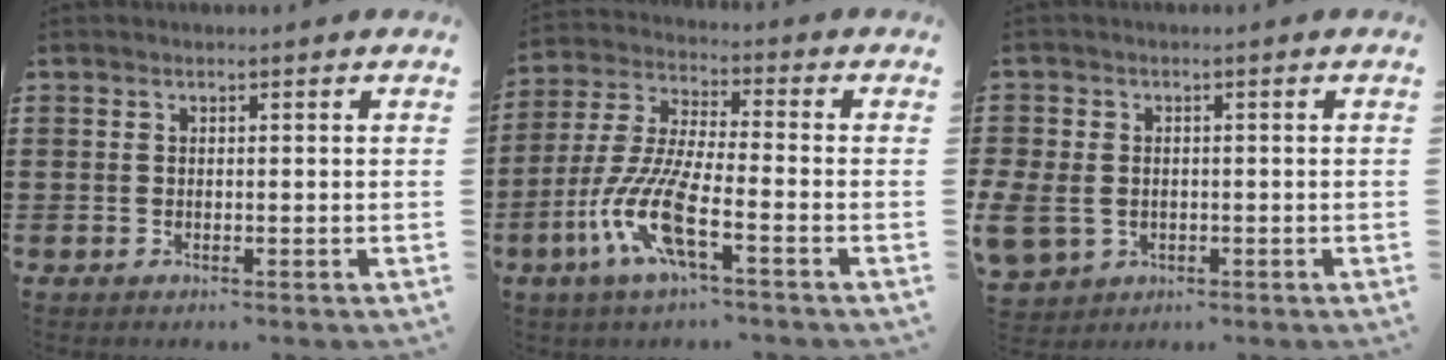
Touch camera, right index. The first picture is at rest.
{"total": 10.4, "force": [-5.3, 2.1, 8.8], "torque": [-0.220, -0.018, -0.110]}
{"total": 4.3, "force": [-1.0, 3.5, 2.2], "torque": [-0.074, -0.003, -0.025]}